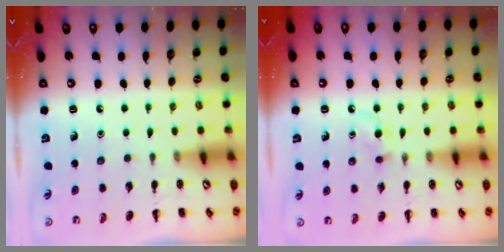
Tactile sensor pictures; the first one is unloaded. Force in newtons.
{"total": 2.7, "press": 2.5, "slide": 1.2}